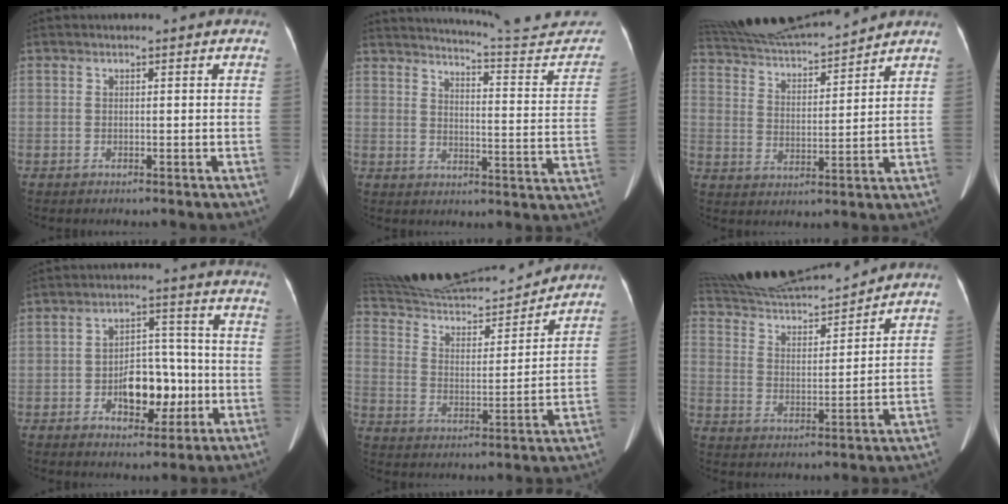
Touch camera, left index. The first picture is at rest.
{"total": 20.9, "force": [20.0, 0.1, 6.0], "torque": [-0.080, -0.093, 0.239]}
{"total": 16.6, "force": [15.6, 1.1, 5.5], "torque": [-0.102, 0.020, 0.269]}
{"total": 8.6, "force": [-2.4, 4.8, 6.6], "torque": [-0.102, 0.020, -0.034]}
{"total": 23.0, "force": [21.5, 3.1, 7.6], "torque": [-0.136, 0.002, 0.339]}
{"total": 18.9, "force": [17.6, 2.1, 6.4], "torque": [-0.117, 0.017, 0.298]}